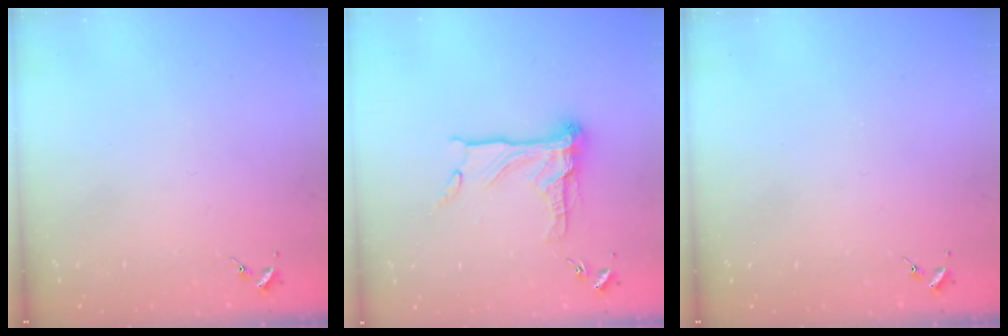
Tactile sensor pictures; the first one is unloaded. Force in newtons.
{"total": 15.9, "press": 15.9, "slide": 1.0}
{"total": 0.0}